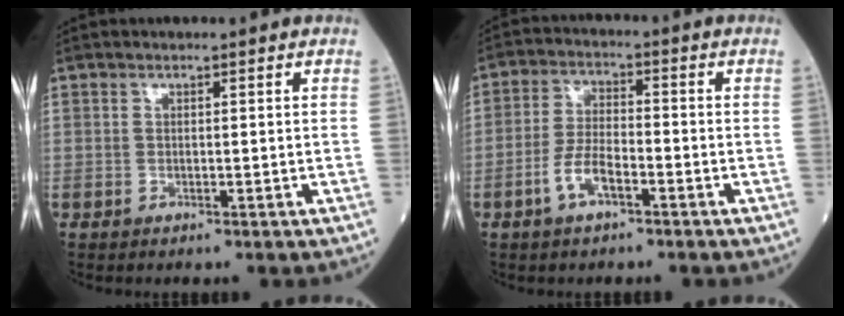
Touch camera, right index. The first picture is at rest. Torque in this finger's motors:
{"motor_torque": [0.01, -0.05, 0.08, 0.06]}